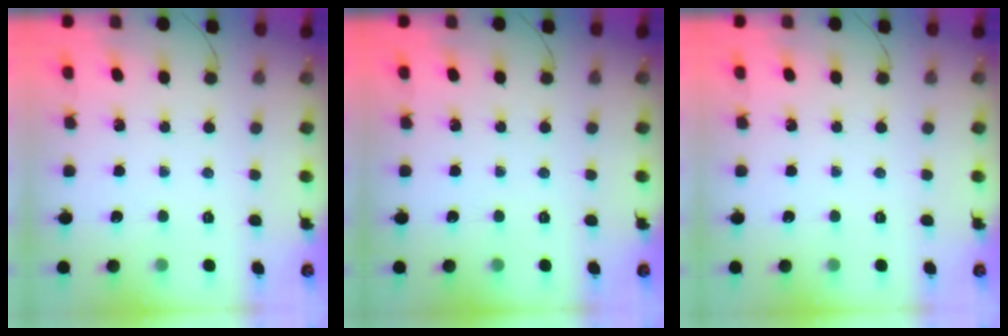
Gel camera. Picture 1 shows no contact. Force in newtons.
{"total": 0.0}
{"total": 0.0}